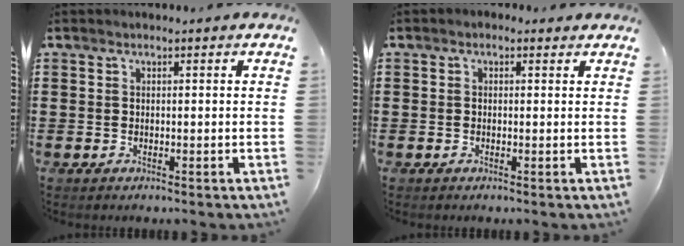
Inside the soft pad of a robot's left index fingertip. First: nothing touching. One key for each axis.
{"total": 0.9, "fx": -0.2, "fy": 0.8, "fz": 0.3, "tx": -0.009, "ty": 0.004, "tz": -0.005}